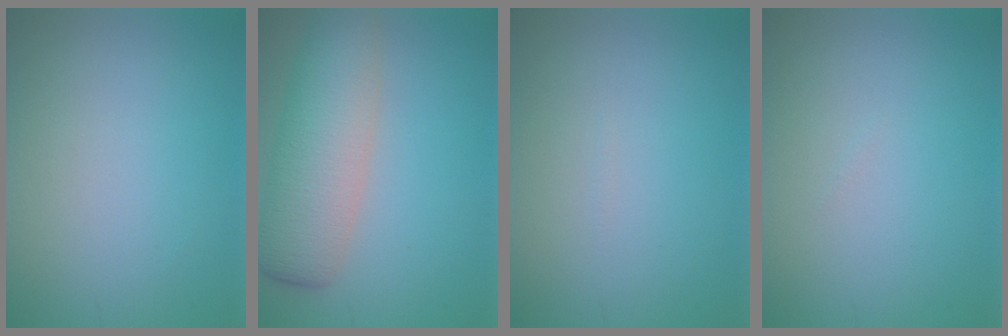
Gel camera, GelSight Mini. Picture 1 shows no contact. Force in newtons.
{"total": 7.4, "press": 7.4, "slide": 0.2}
{"total": 0.0}
{"total": 0.0}